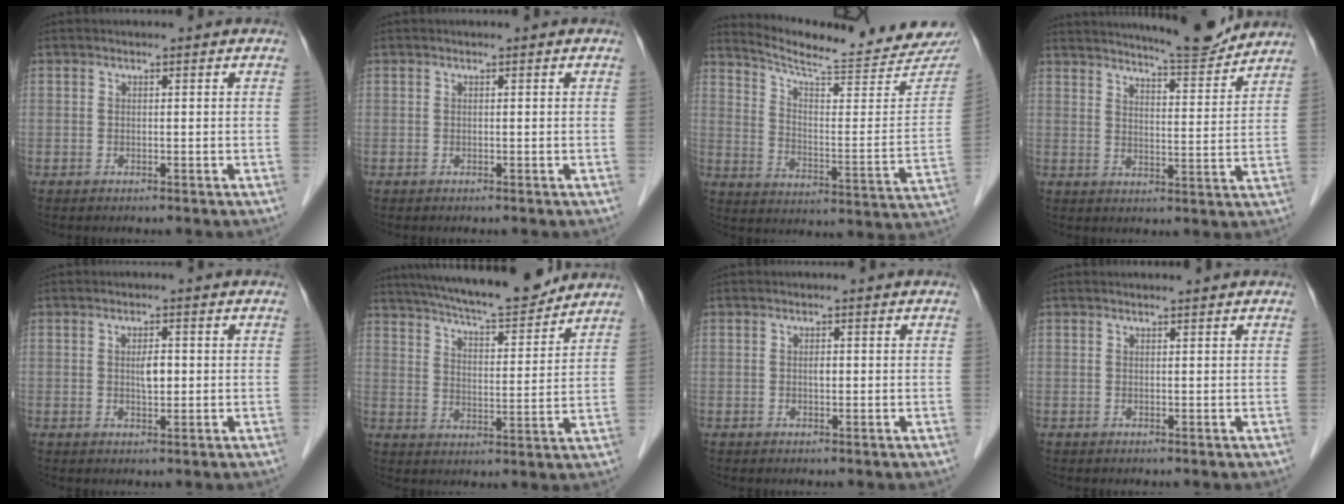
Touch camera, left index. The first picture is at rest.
{"total": 0.0}
{"total": 21.2, "force": [20.4, 1.4, 5.7], "torque": [-0.092, -0.090, 0.266]}
{"total": 10.5, "force": [10.0, 0.3, 3.4], "torque": [-0.053, -0.013, 0.136]}
{"total": 2.2, "force": [-0.3, 0.8, 2.1], "torque": [-0.036, -0.005, -0.004]}
{"total": 15.4, "force": [13.8, 1.7, 6.5], "torque": [-0.108, -0.002, 0.209]}
{"total": 0.8, "force": [-0.4, 0.3, 0.6], "torque": [-0.011, -0.005, -0.008]}
{"total": 0.6, "force": [0.5, -0.1, 0.3], "torque": [-0.006, 0.001, 0.008]}